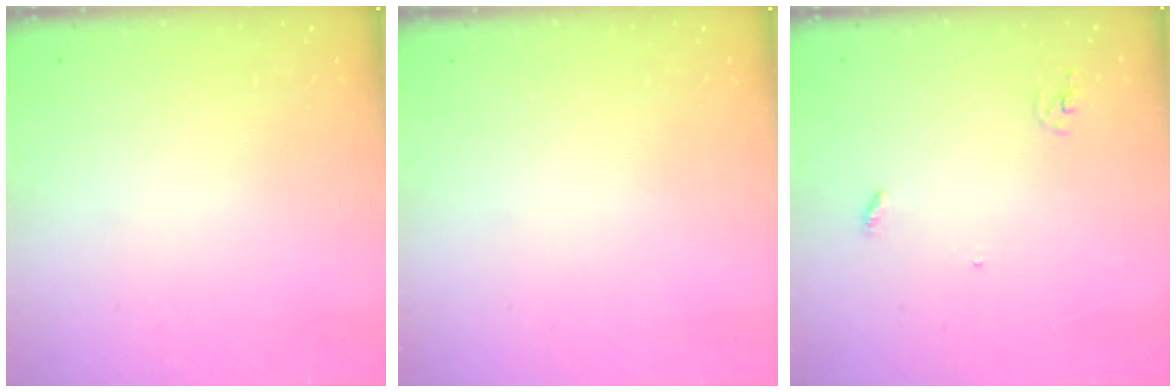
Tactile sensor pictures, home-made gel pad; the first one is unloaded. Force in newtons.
{"total": 0.0}
{"total": 2.9, "press": 2.9, "slide": 0.2}